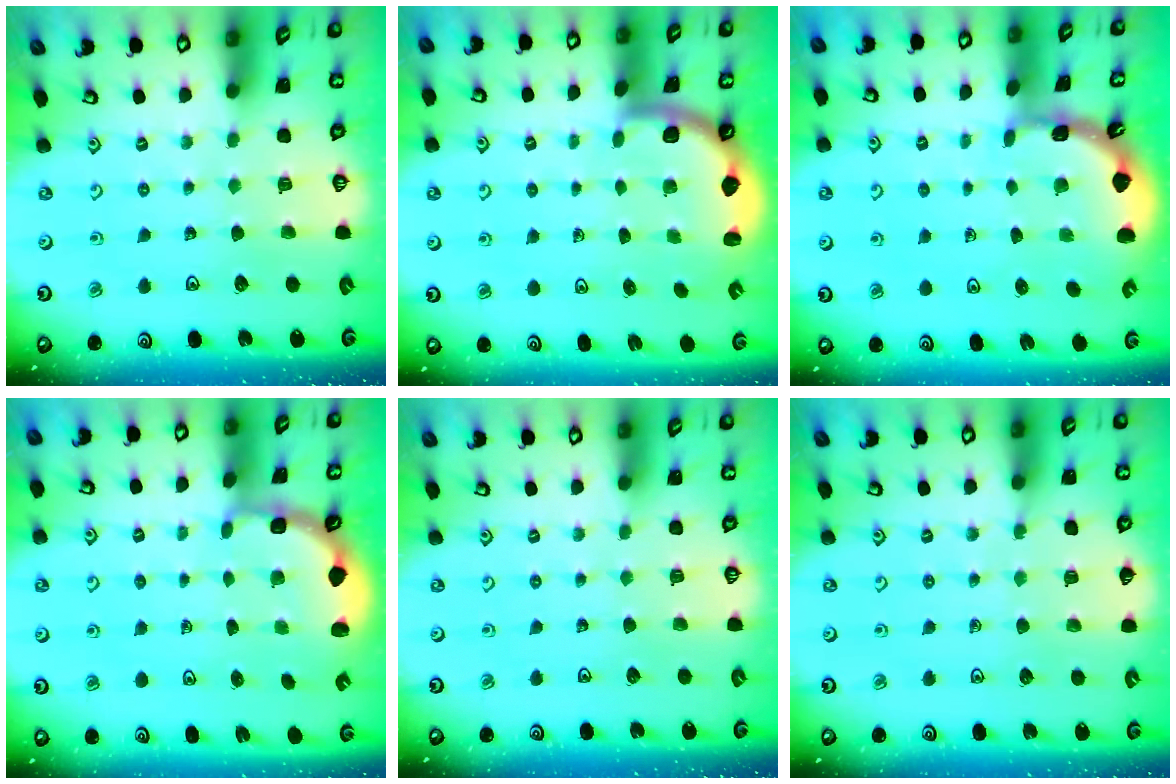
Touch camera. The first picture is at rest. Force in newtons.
{"total": 1.8, "press": 1.8, "slide": 0.1}
{"total": 1.8, "press": 1.8, "slide": 0.2}
{"total": 2.5, "press": 1.9, "slide": 1.6}
{"total": 0.0}
{"total": 5.1, "press": 4.9, "slide": 1.4}